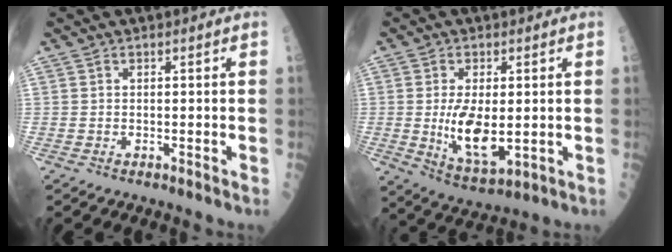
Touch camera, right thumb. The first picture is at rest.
{"total": 10.4, "force": [-0.3, 4.9, 9.2], "torque": [-0.159, -0.022, 0.009]}